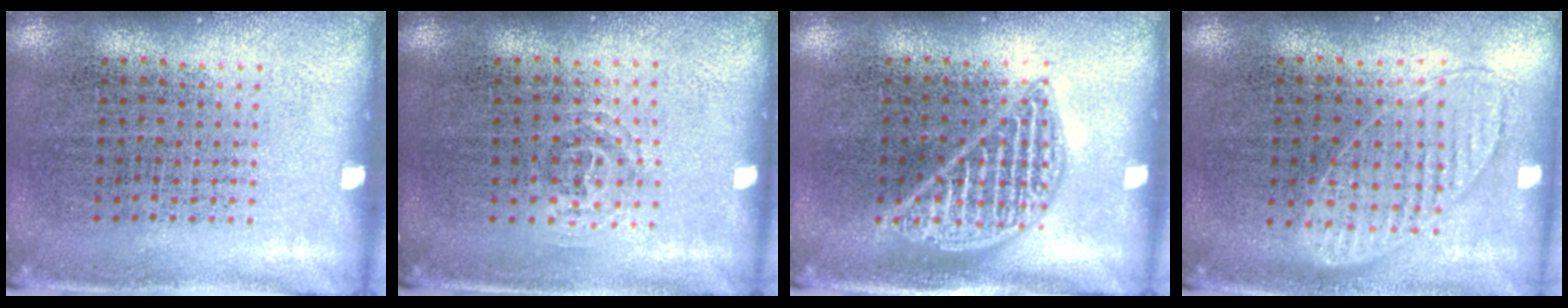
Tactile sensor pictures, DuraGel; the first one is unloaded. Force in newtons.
{"total": 0.9, "press": 0.6, "slide": 0.7}
{"total": 1.3, "press": 1.3, "slide": 0.1}
{"total": 0.9, "press": 0.9, "slide": 0.2}